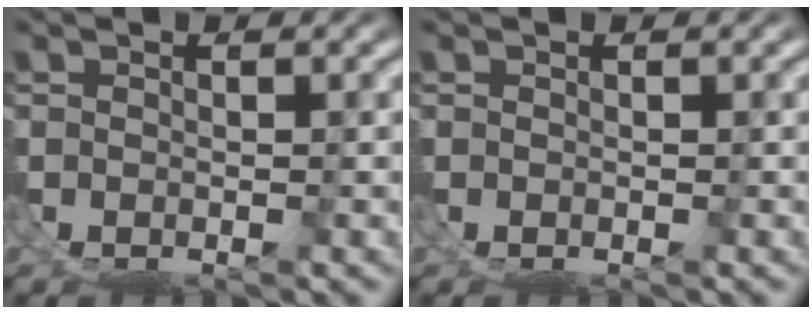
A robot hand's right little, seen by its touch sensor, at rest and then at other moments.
{"total": 0.0}